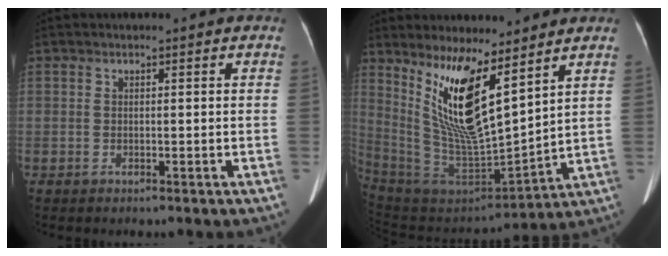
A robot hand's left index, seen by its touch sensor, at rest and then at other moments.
{"total": 14.5, "force": [8.0, 3.0, 11.7], "torque": [-0.232, -0.018, 0.162]}